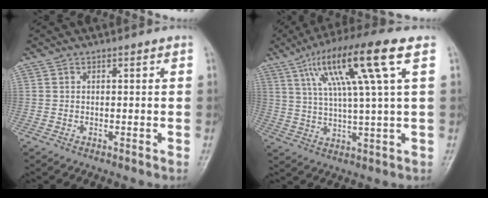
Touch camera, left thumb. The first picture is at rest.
{"total": 15.3, "force": [6.2, 1.2, 14.0], "torque": [-0.261, 0.001, 0.105]}